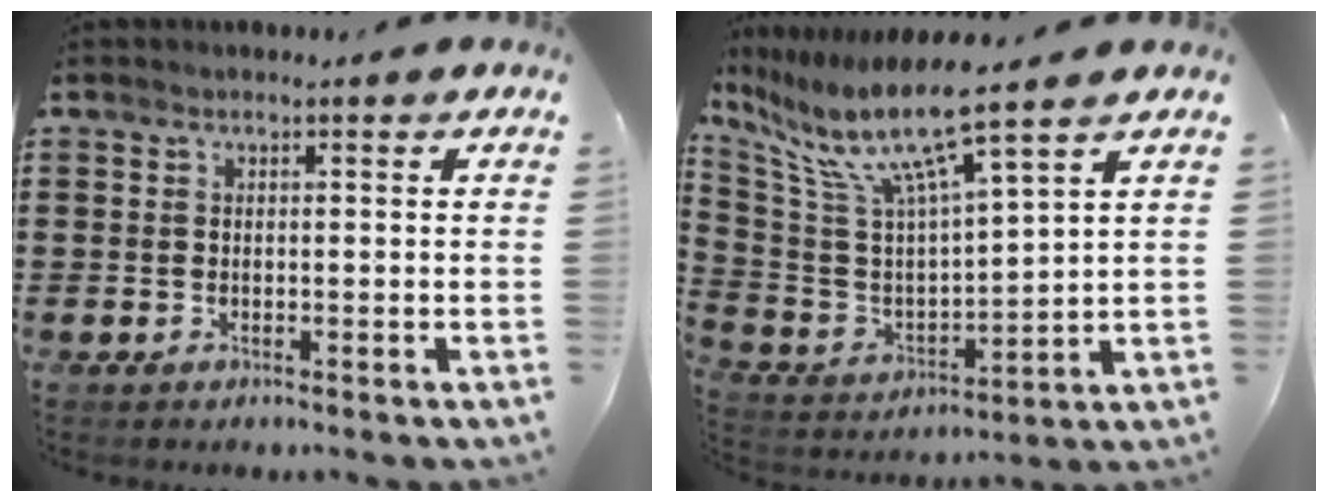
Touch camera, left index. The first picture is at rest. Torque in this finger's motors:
{"motor_torque": [2.14, 0.00, 0.39, 0.21]}